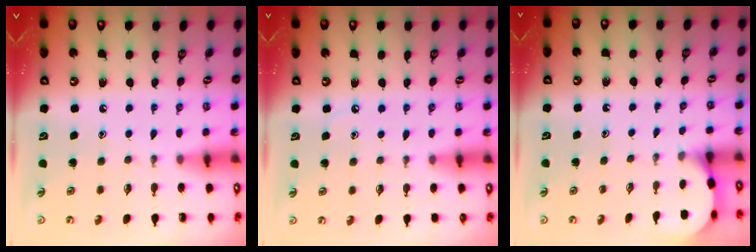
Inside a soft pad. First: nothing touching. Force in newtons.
{"total": 3.7, "press": 3.7, "slide": 0.4}
{"total": 1.9, "press": 1.9, "slide": 0.2}